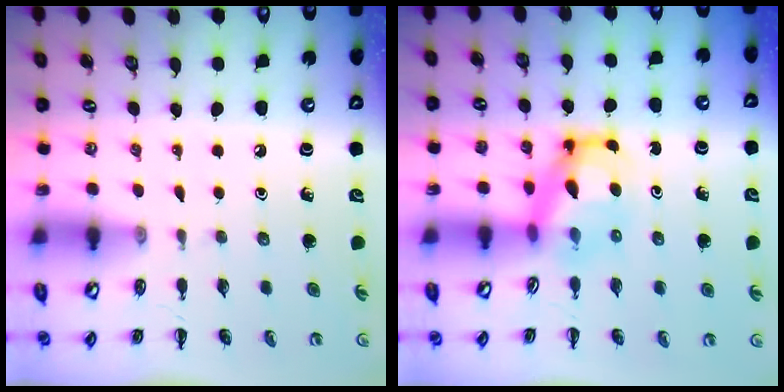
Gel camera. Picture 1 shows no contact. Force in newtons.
{"total": 5.8, "press": 5.8, "slide": 0.8}